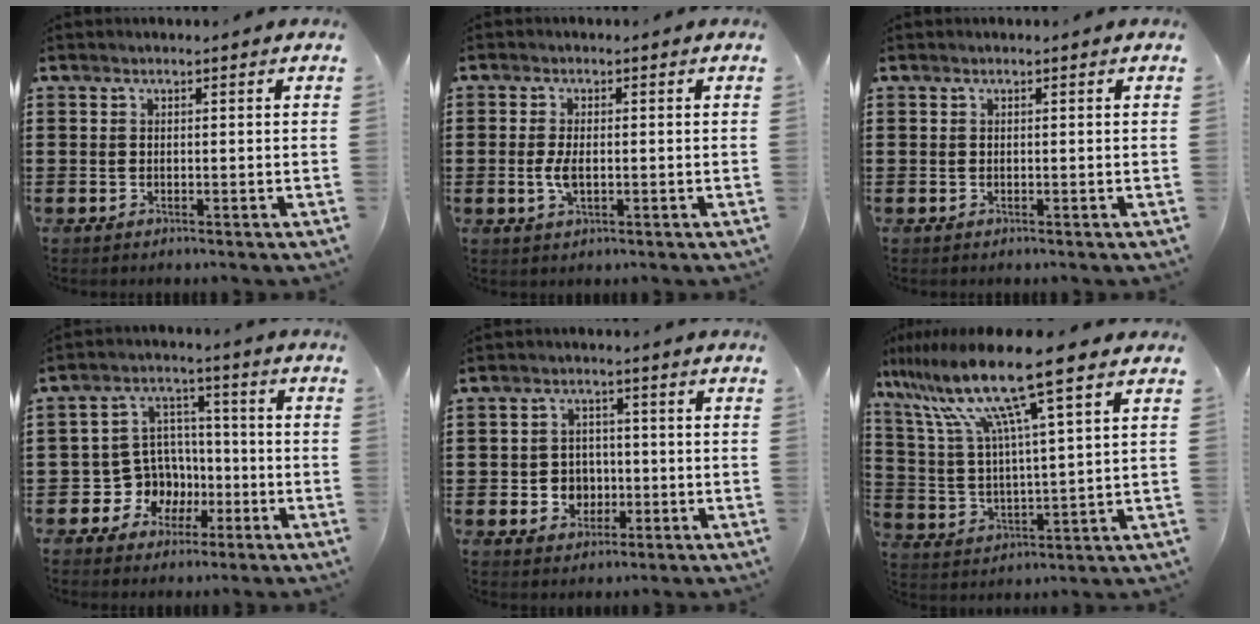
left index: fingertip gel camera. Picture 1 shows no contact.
{"total": 3.3, "force": [-0.4, 1.5, 3.0], "torque": [-0.070, -0.003, -0.011]}
{"total": 0.0}
{"total": 8.3, "force": [-2.1, 7.7, 2.3], "torque": [-0.078, 0.009, -0.031]}
{"total": 4.4, "force": [-0.9, 4.0, 1.6], "torque": [-0.042, 0.009, -0.018]}
{"total": 13.8, "force": [9.3, 0.8, 10.1], "torque": [-0.230, -0.038, 0.151]}